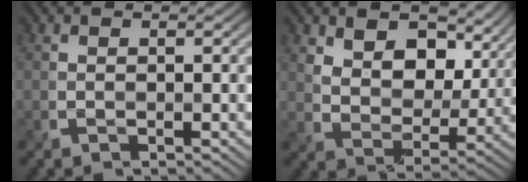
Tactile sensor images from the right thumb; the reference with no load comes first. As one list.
[{"total": 10.4, "force": [4.9, 6.5, 6.5], "torque": [-0.129, -0.003, 0.077]}]